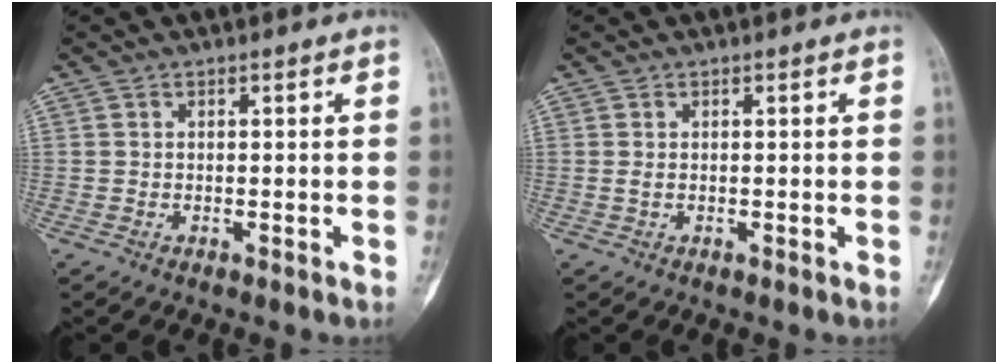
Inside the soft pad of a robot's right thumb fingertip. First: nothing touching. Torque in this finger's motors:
{"motor_torque": [0.00, 0.00, 0.08, 0.03, 0.00]}